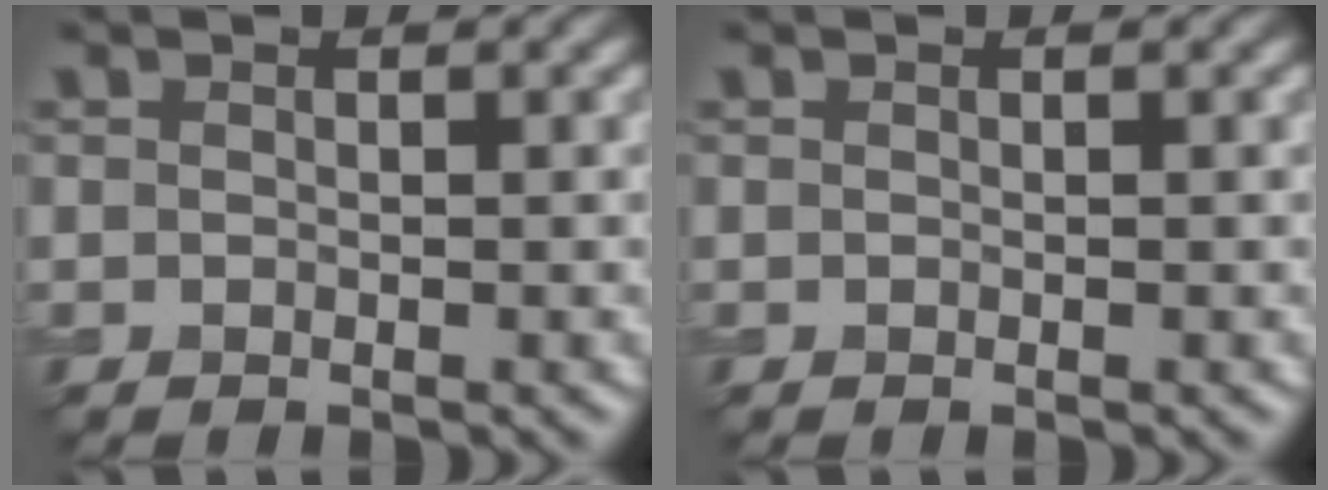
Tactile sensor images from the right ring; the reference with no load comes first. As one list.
[{"total": 0.0}]